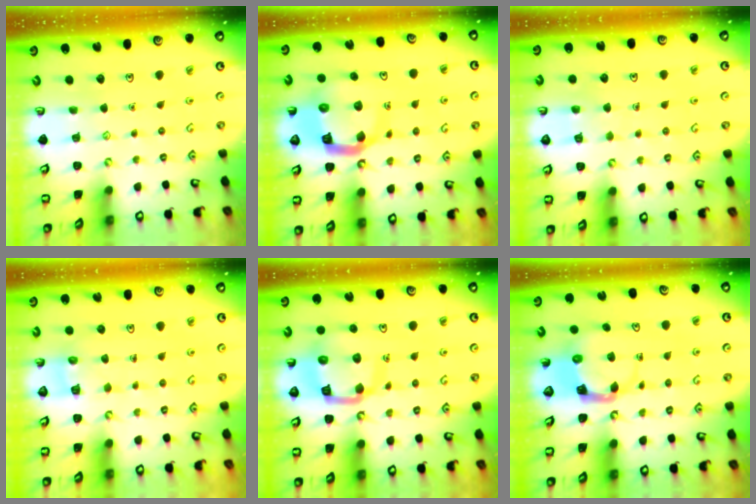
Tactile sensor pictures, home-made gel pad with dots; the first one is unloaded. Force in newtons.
{"total": 10.6, "press": 10.5, "slide": 1.3}
{"total": 3.9, "press": 3.9, "slide": 0.2}
{"total": 2.2, "press": 2.2, "slide": 0.1}
{"total": 12.4, "press": 12.3, "slide": 1.4}
{"total": 3.9, "press": 3.8, "slide": 0.6}